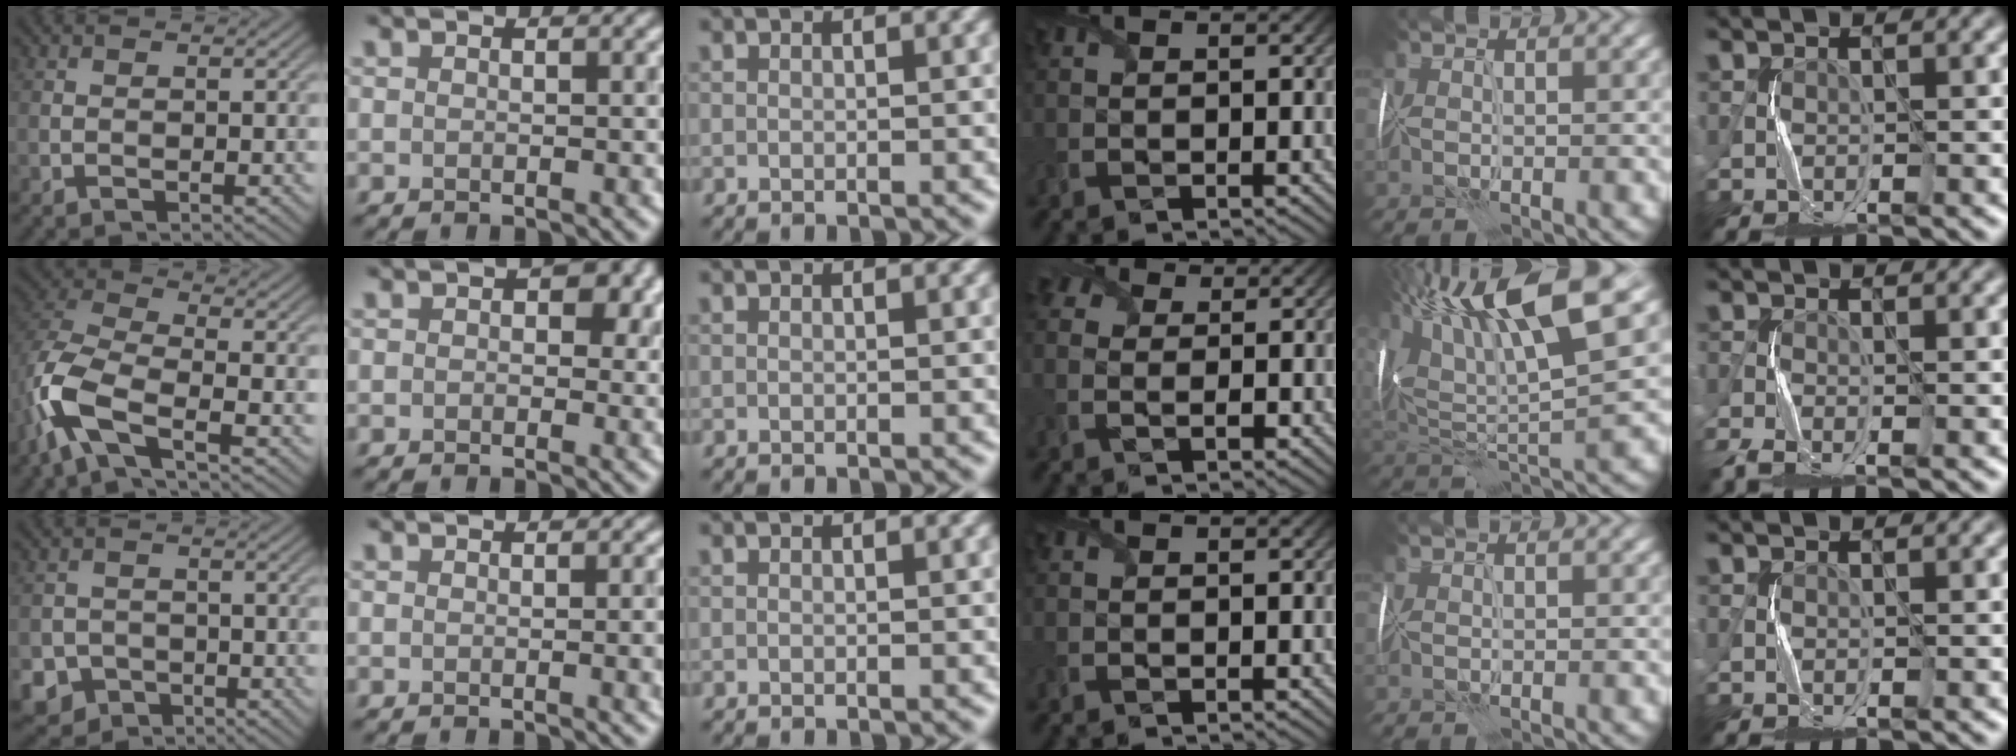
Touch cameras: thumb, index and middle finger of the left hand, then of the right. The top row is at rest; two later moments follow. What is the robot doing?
{"motion": "fold", "object": "tissue"}